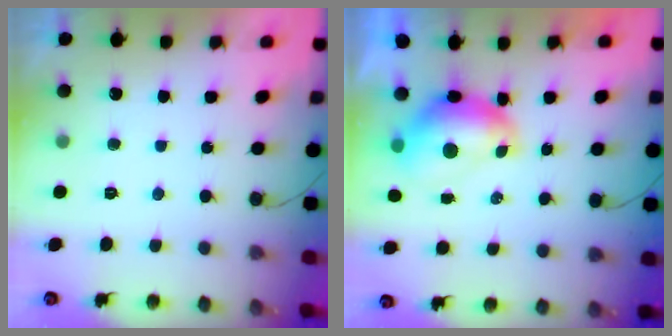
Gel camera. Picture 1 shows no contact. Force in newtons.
{"total": 7.6, "press": 7.5, "slide": 0.9}